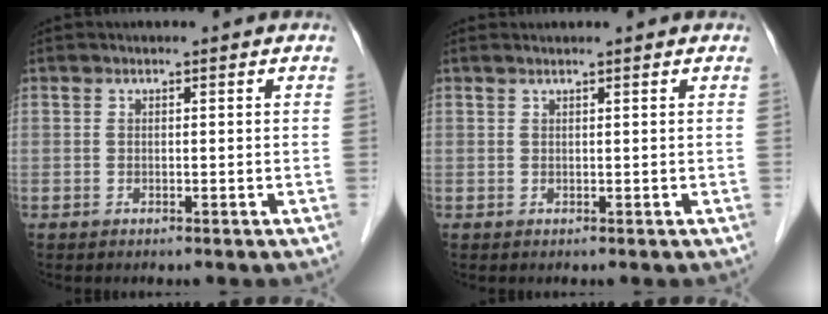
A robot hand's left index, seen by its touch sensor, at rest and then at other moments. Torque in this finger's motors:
{"motor_torque": [0.02, 0.03, -0.02, -0.01]}